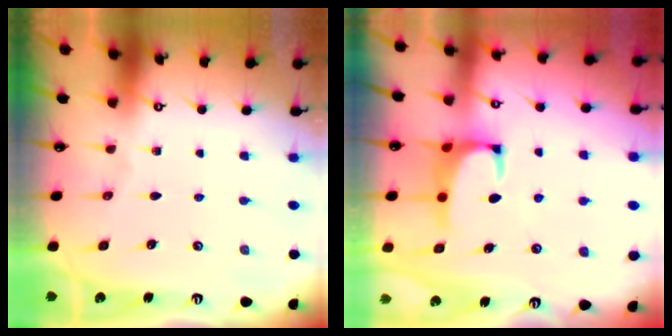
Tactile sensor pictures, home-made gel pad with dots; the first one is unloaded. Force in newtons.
{"total": 1.6, "press": 1.4, "slide": 0.7}